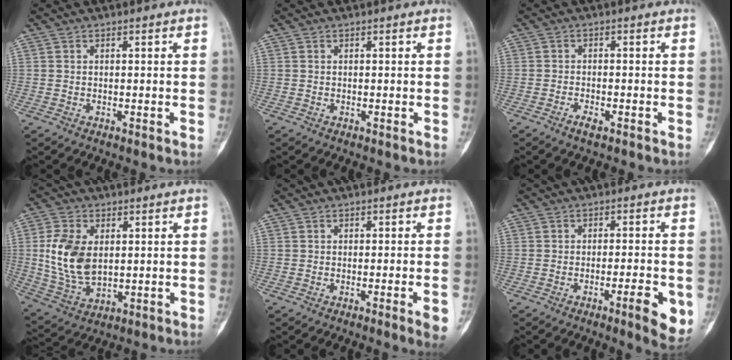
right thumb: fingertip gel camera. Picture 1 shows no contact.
{"total": 0.0}
{"total": 2.1, "force": [-1.4, 0.7, 1.4], "torque": [-0.029, 0.004, -0.028]}
{"total": 12.3, "force": [1.6, 7.6, 9.5], "torque": [-0.186, -0.009, 0.040]}
{"total": 4.2, "force": [-1.8, 0.2, 3.8], "torque": [-0.050, -0.001, -0.026]}
{"total": 7.5, "force": [-2.8, 1.5, 6.8], "torque": [-0.087, 0.000, -0.036]}